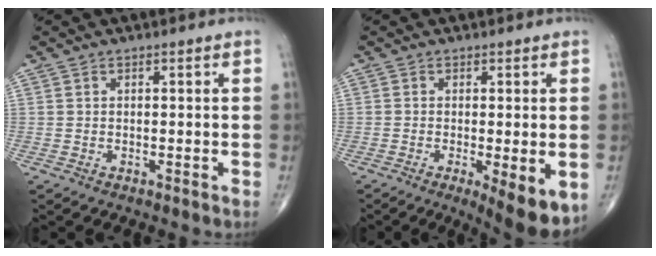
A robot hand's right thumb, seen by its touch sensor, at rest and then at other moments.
{"total": 8.2, "force": [-2.6, 2.1, 7.4], "torque": [-0.104, -0.021, -0.036]}